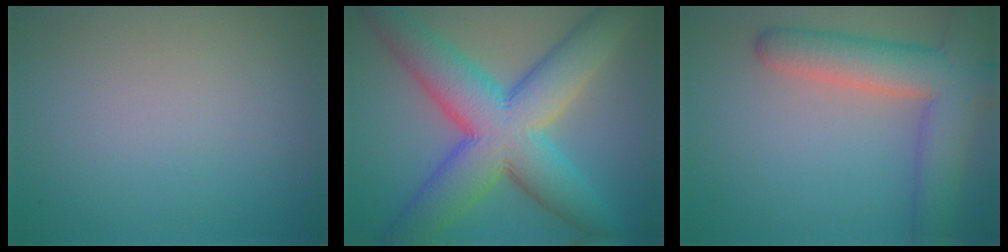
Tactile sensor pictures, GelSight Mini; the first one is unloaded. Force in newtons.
{"total": 11.9, "press": 11.9, "slide": 0.3}
{"total": 7.4, "press": 7.4, "slide": 0.5}